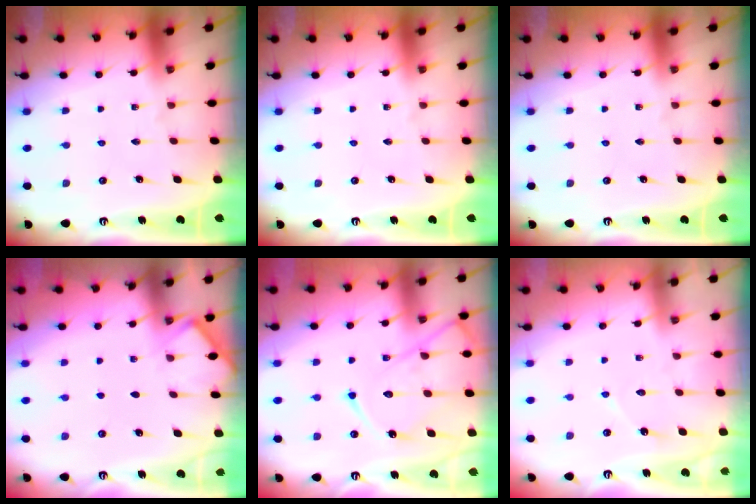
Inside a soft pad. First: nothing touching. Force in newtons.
{"total": 0.0}
{"total": 0.0}
{"total": 4.4, "press": 4.3, "slide": 0.5}
{"total": 15.4, "press": 15.3, "slide": 1.4}
{"total": 4.1, "press": 4.1, "slide": 0.3}